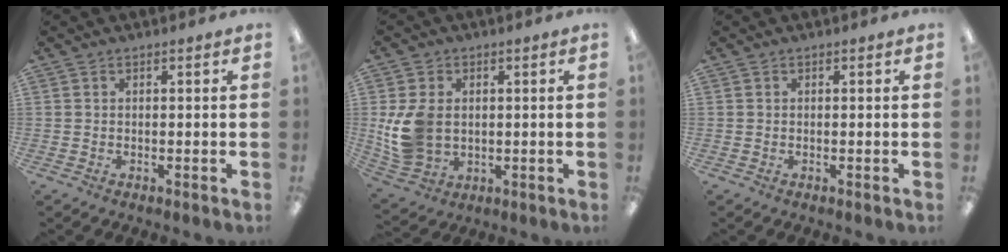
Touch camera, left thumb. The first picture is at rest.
{"total": 11.2, "force": [0.5, 8.6, 7.2], "torque": [-0.168, 0.008, 0.011]}
{"total": 0.0}